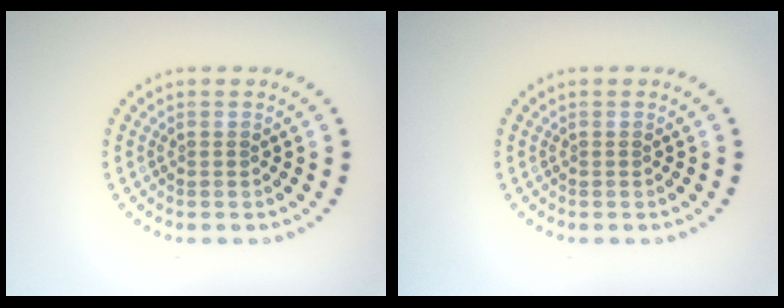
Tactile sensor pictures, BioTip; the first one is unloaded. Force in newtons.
{"total": 0.0}